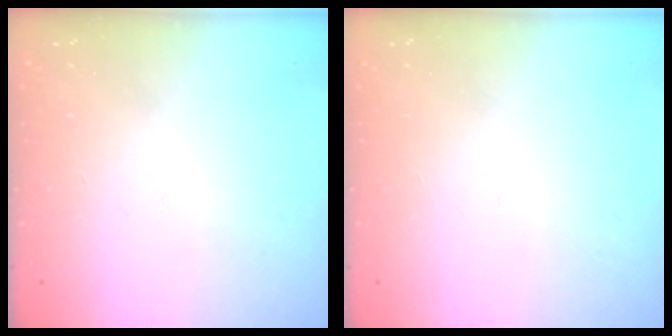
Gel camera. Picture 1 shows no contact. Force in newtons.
{"total": 0.0}